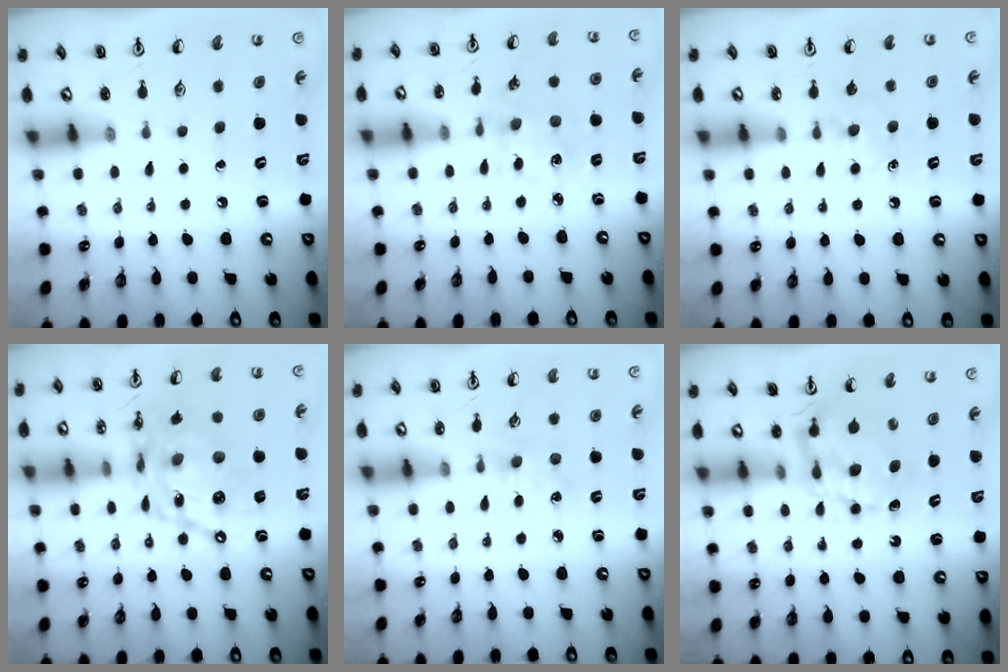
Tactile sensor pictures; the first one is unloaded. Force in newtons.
{"total": 1.5, "press": 1.4, "slide": 0.4}
{"total": 5.5, "press": 5.5, "slide": 0.8}
{"total": 17.3, "press": 17.2, "slide": 1.4}
{"total": 2.5, "press": 2.4, "slide": 0.4}
{"total": 7.7, "press": 7.6, "slide": 0.6}